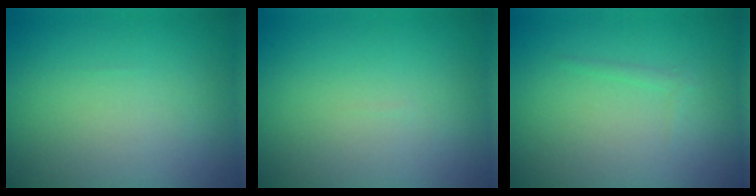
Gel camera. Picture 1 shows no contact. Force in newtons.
{"total": 0.0}
{"total": 0.7, "press": 0.7, "slide": 0.0}